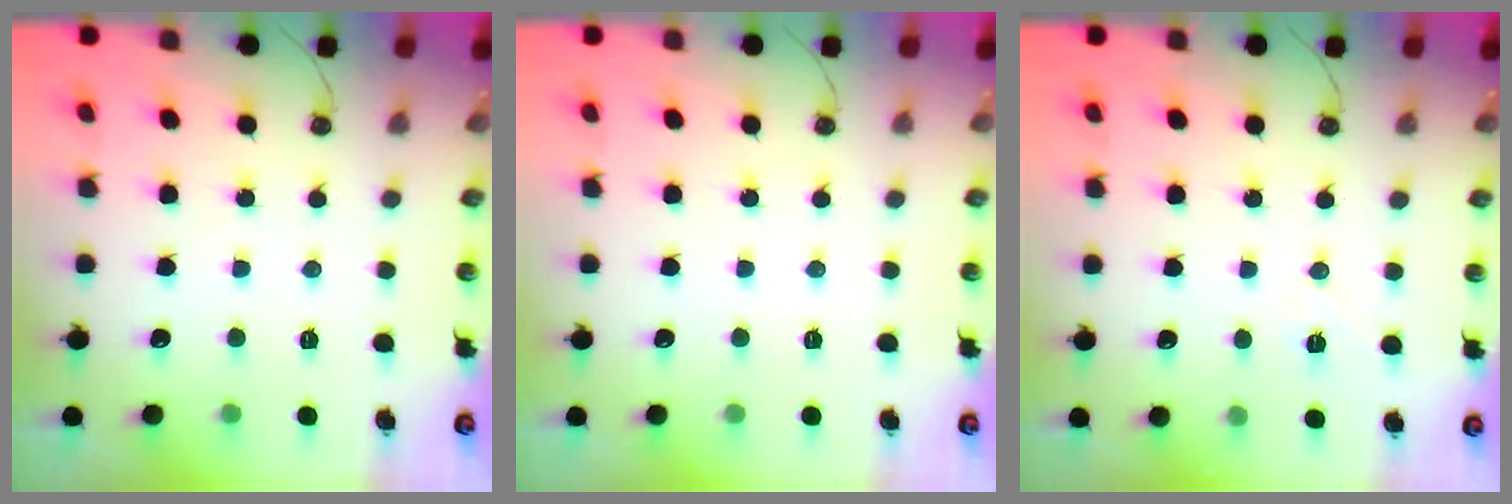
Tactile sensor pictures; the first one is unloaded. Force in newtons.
{"total": 0.0}
{"total": 5.6, "press": 3.5, "slide": 4.4}